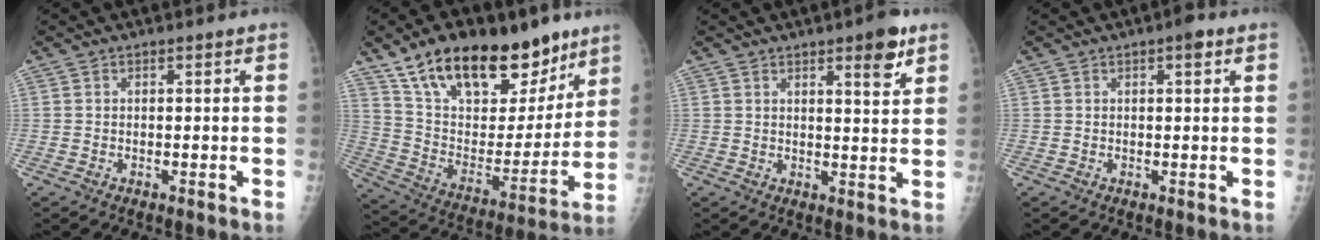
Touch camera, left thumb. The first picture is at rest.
{"total": 27.1, "force": [17.8, 13.0, 15.7], "torque": [-0.208, -0.052, 0.294]}
{"total": 5.9, "force": [3.6, 1.5, 4.5], "torque": [-0.052, -0.021, 0.046]}
{"total": 2.1, "force": [1.0, 0.7, 1.7], "torque": [-0.019, 0.001, 0.011]}